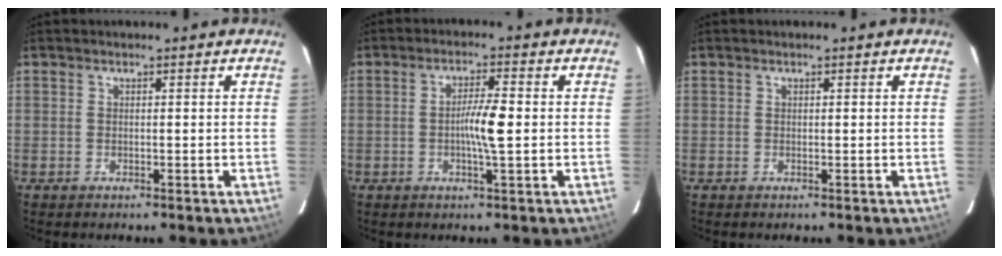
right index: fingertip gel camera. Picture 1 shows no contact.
{"total": 5.0, "force": [-0.4, 0.2, 5.0], "torque": [-0.092, 0.001, -0.009]}
{"total": 0.0}